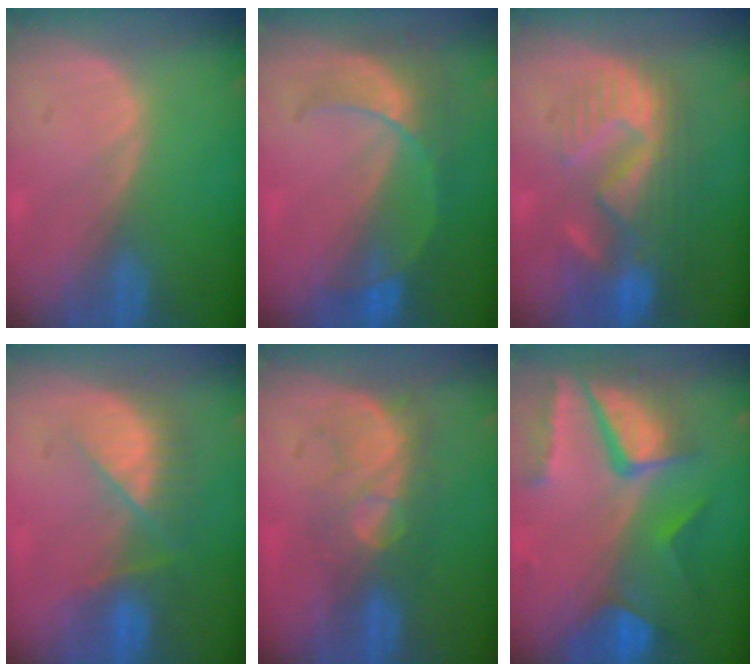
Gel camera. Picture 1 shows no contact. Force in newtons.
{"total": 7.8, "press": 6.9, "slide": 3.7}
{"total": 11.0, "press": 9.7, "slide": 5.3}
{"total": 7.7, "press": 7.1, "slide": 3.1}
{"total": 7.8, "press": 7.2, "slide": 3.1}
{"total": 10.9, "press": 9.0, "slide": 6.1}